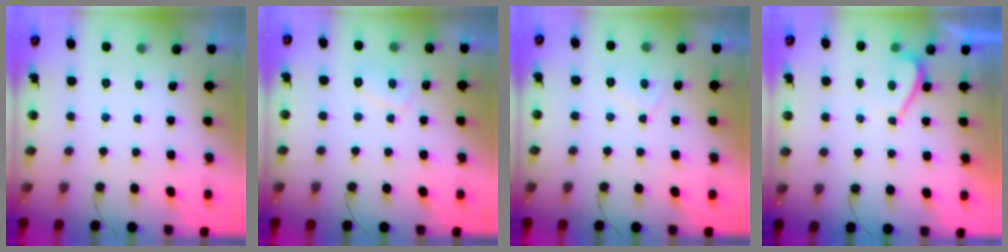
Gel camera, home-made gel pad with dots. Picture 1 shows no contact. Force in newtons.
{"total": 3.3, "press": 3.2, "slide": 0.9}
{"total": 5.4, "press": 5.4, "slide": 0.7}
{"total": 2.2, "press": 2.2, "slide": 0.5}